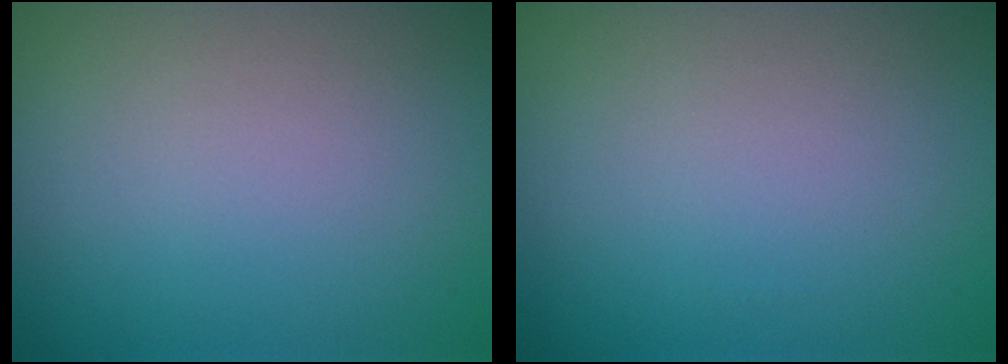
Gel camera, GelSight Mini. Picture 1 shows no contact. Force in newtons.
{"total": 0.0}